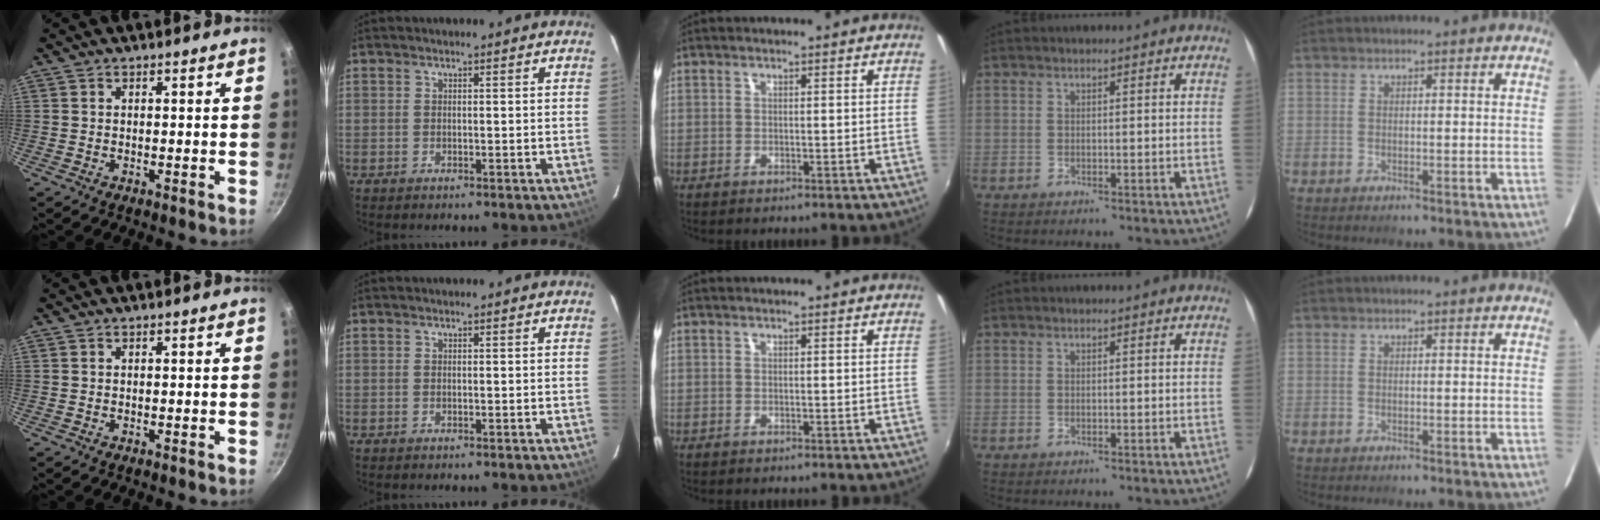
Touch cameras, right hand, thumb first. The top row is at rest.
{}